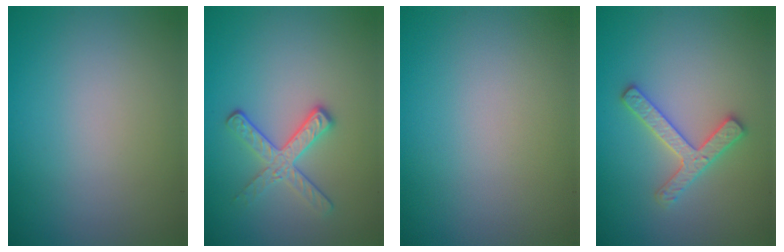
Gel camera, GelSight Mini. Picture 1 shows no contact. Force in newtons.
{"total": 2.9, "press": 2.6, "slide": 1.3}
{"total": 0.0}
{"total": 2.9, "press": 2.8, "slide": 0.6}